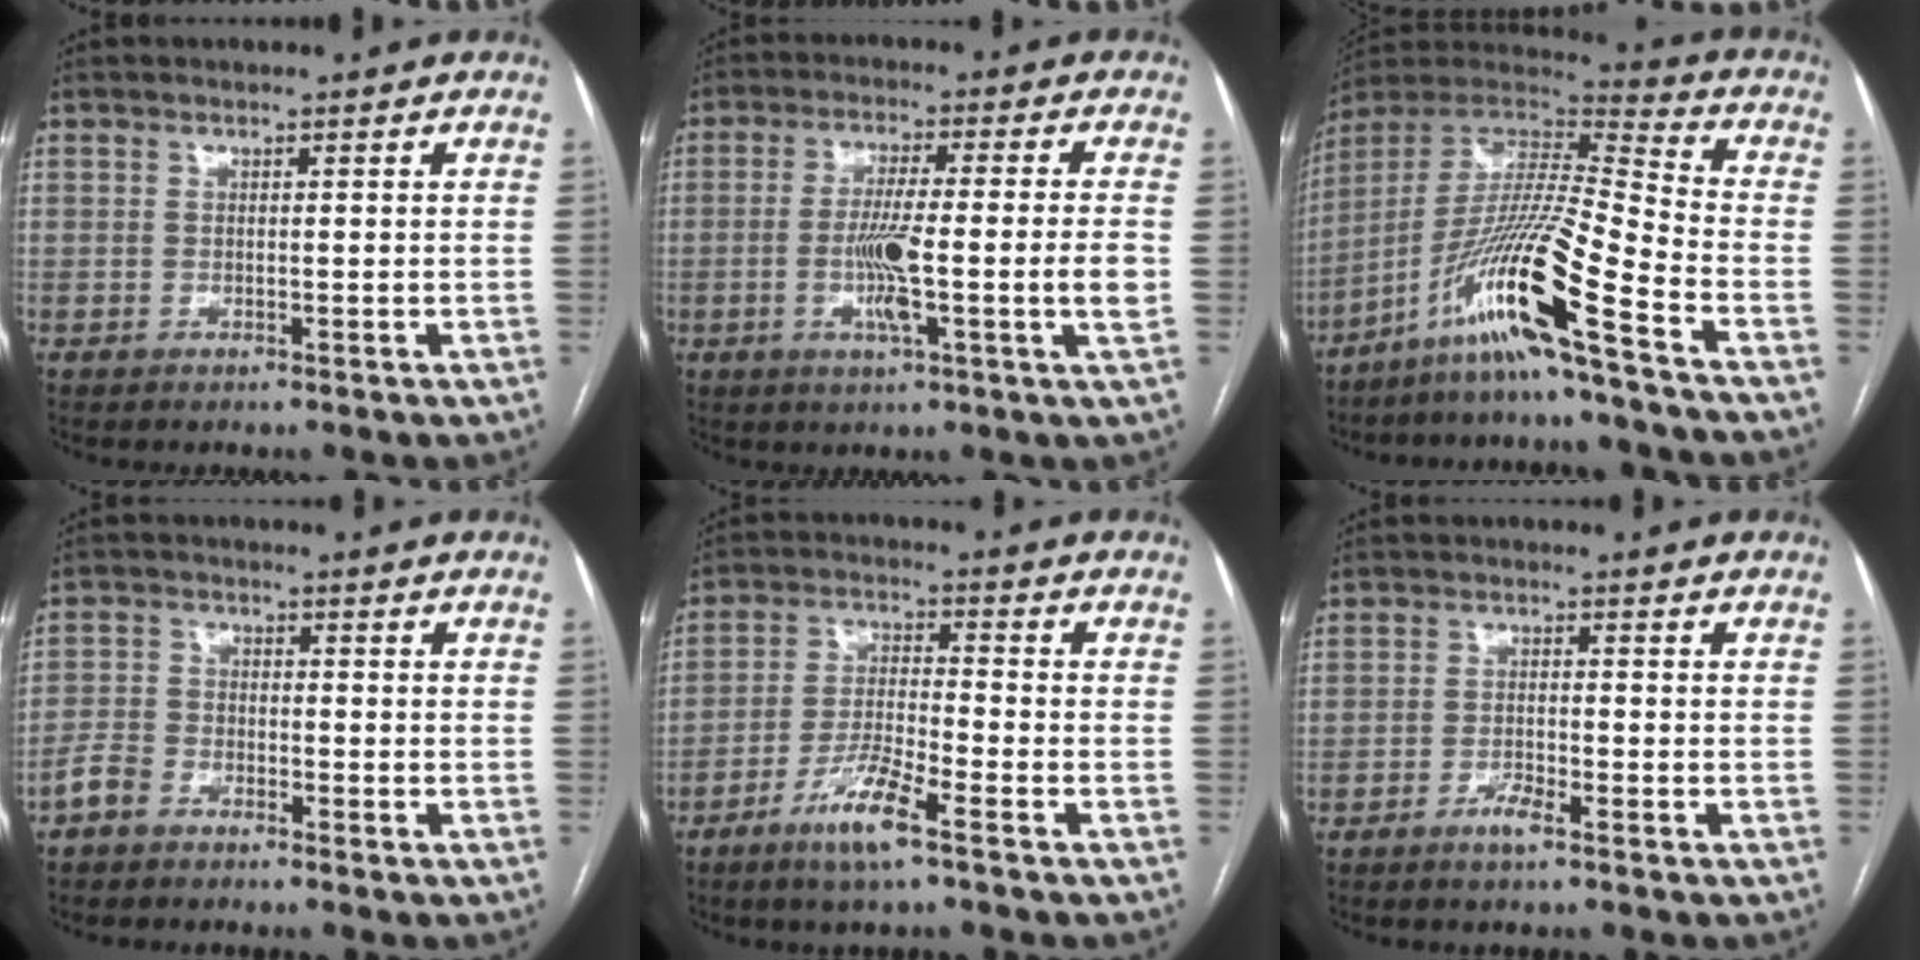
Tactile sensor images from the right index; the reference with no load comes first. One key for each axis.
{"total": 10.4, "fx": -1.9, "fy": -0.4, "fz": 10.2, "tx": -0.182, "ty": -0.003, "tz": -0.036}
{"total": 17.4, "fx": -10.3, "fy": -1.6, "fz": 14.0, "tx": -0.283, "ty": -0.013, "tz": -0.193}
{"total": 3.4, "fx": -2.7, "fy": 1.8, "fz": 0.9, "tx": -0.023, "ty": 0.005, "tz": -0.057}
{"total": 8.1, "fx": -5.1, "fy": 0.4, "fz": 6.2, "tx": -0.126, "ty": -0.012, "tz": -0.100}
{"total": 2.6, "fx": -1.9, "fy": 0.2, "fz": 1.8, "tx": -0.036, "ty": 0.000, "tz": -0.036}